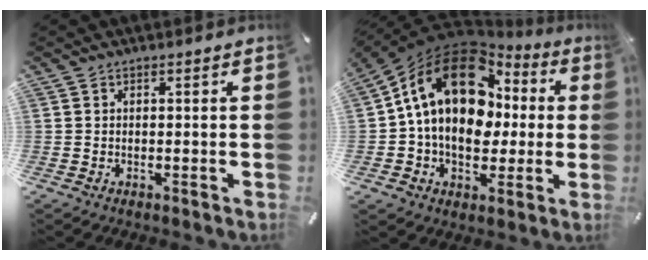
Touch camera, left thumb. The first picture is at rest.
{"total": 19.3, "force": [3.6, 14.4, 12.4], "torque": [-0.230, -0.015, 0.060]}